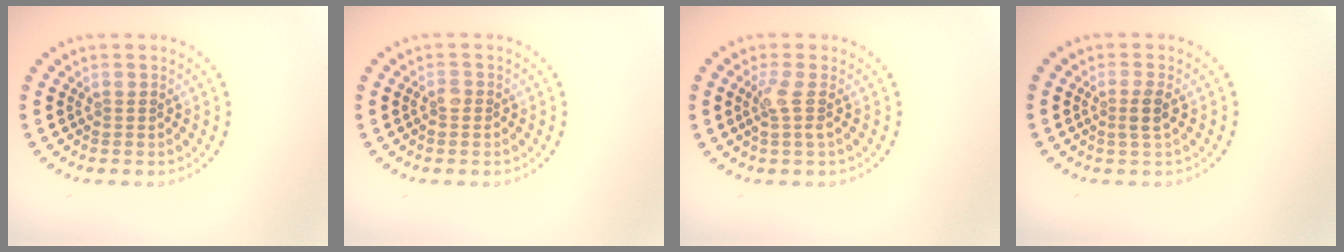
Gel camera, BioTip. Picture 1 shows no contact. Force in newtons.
{"total": 0.8, "press": 0.7, "slide": 0.3}
{"total": 1.9, "press": 1.4, "slide": 1.2}
{"total": 1.6, "press": 1.3, "slide": 0.9}